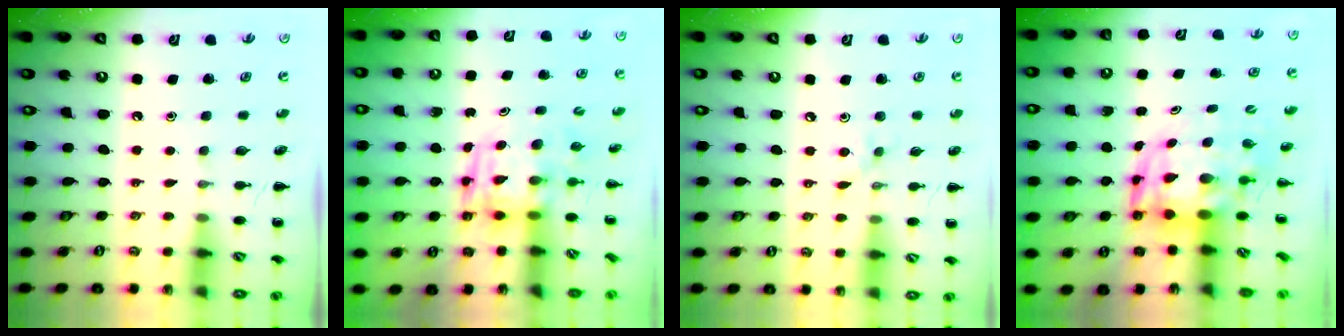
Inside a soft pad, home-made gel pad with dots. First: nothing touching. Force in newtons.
{"total": 3.8, "press": 3.7, "slide": 0.7}
{"total": 3.8, "press": 3.6, "slide": 1.2}
{"total": 5.1, "press": 4.9, "slide": 1.4}